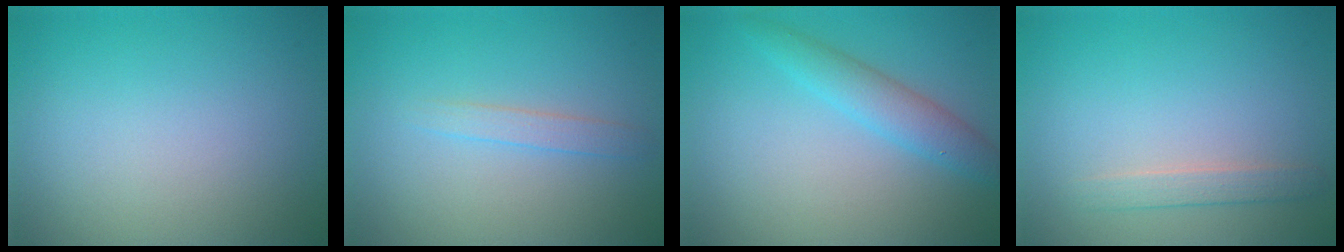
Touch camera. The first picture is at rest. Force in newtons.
{"total": 1.3, "press": 1.3, "slide": 0.0}
{"total": 2.9, "press": 2.9, "slide": 0.0}
{"total": 1.5, "press": 1.5, "slide": 0.1}